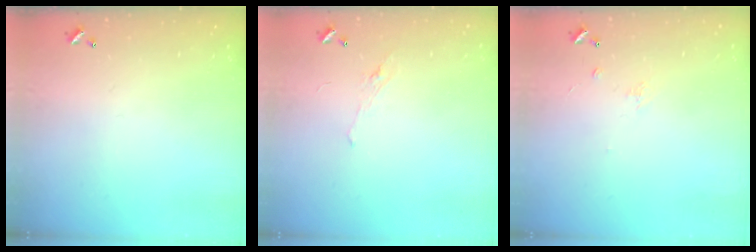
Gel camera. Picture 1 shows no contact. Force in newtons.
{"total": 2.2, "press": 2.1, "slide": 0.8}
{"total": 1.2, "press": 1.1, "slide": 0.6}